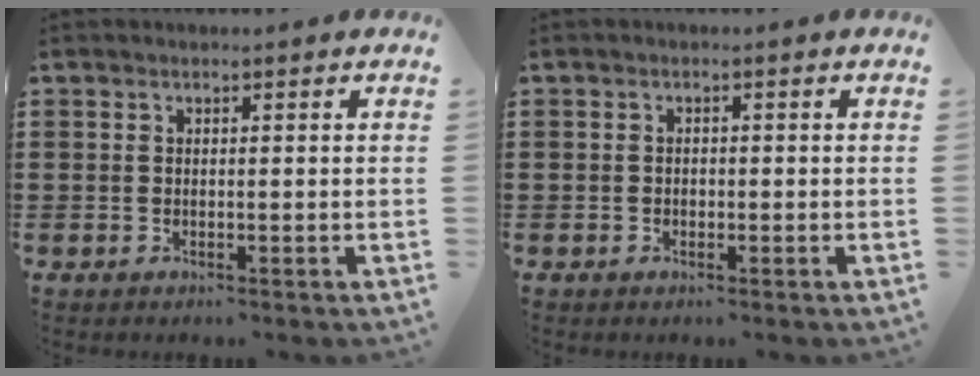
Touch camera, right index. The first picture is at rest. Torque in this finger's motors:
{"motor_torque": [-0.80, 1.34, -0.04, -0.01]}